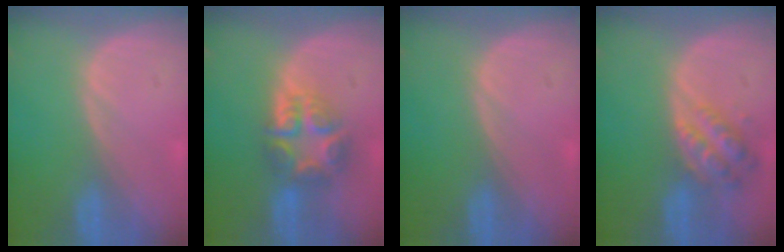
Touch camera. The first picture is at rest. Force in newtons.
{"total": 7.7, "press": 6.7, "slide": 3.8}
{"total": 0.0}
{"total": 6.0, "press": 5.5, "slide": 2.3}